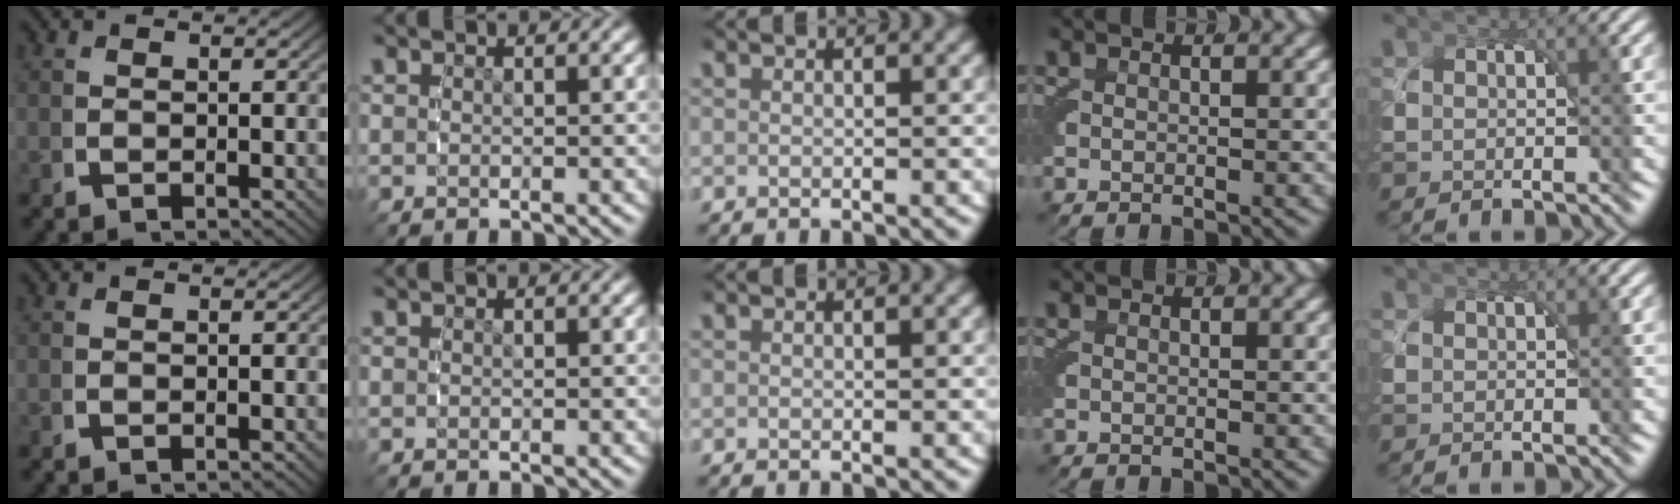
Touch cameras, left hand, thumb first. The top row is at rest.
{}